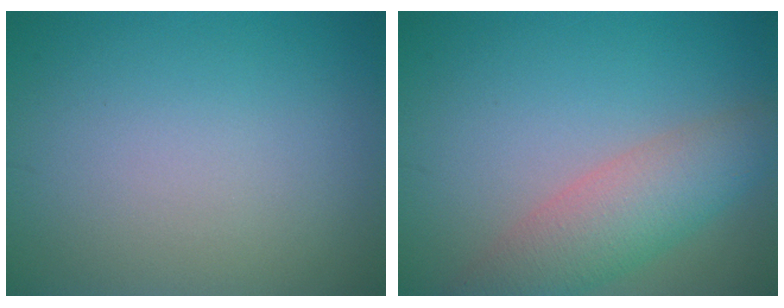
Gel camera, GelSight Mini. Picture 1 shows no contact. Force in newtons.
{"total": 5.4, "press": 5.4, "slide": 0.4}